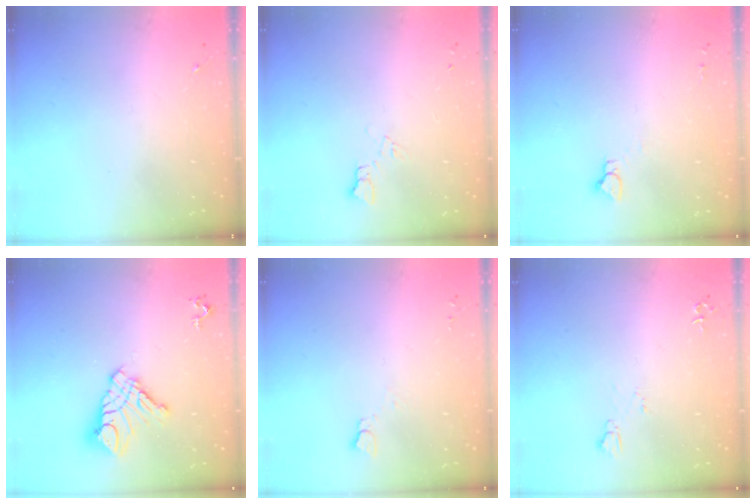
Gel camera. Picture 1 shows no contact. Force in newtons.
{"total": 5.3, "press": 5.3, "slide": 0.4}
{"total": 2.9, "press": 2.9, "slide": 0.2}
{"total": 12.8, "press": 12.7, "slide": 1.4}
{"total": 2.7, "press": 2.7, "slide": 0.3}
{"total": 4.9, "press": 4.9, "slide": 0.6}